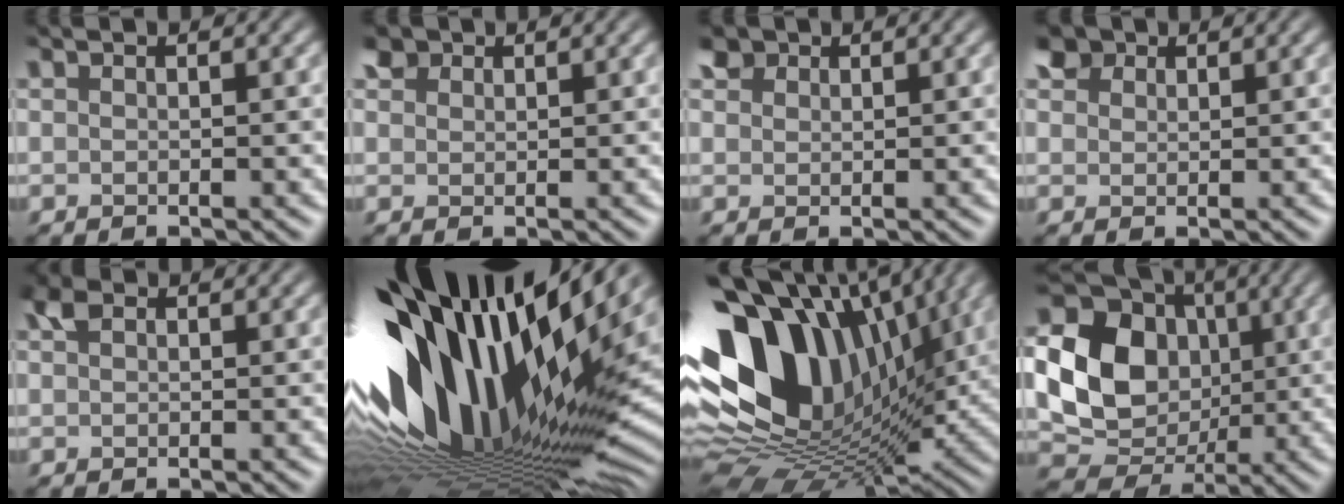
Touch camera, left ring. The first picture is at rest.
{"total": 1.5, "force": [0.9, 1.1, 0.4], "torque": [-0.013, 0.004, 0.015]}
{"total": 1.6, "force": [1.0, 1.1, 0.4], "torque": [-0.013, 0.004, 0.016]}
{"total": 2.7, "force": [1.7, 1.8, 1.0], "torque": [-0.031, -0.005, 0.033]}
{"total": 1.5, "force": [0.2, 1.2, 0.9], "torque": [-0.019, 0.003, -0.001]}
{"total": 17.6, "force": [3.0, 7.6, 15.6], "torque": [-0.274, -0.009, 0.036]}
{"total": 15.9, "force": [4.5, 9.7, 11.8], "torque": [-0.238, 0.028, 0.059]}
{"total": 12.9, "force": [-0.2, 10.6, 7.4], "torque": [-0.144, -0.012, -0.016]}